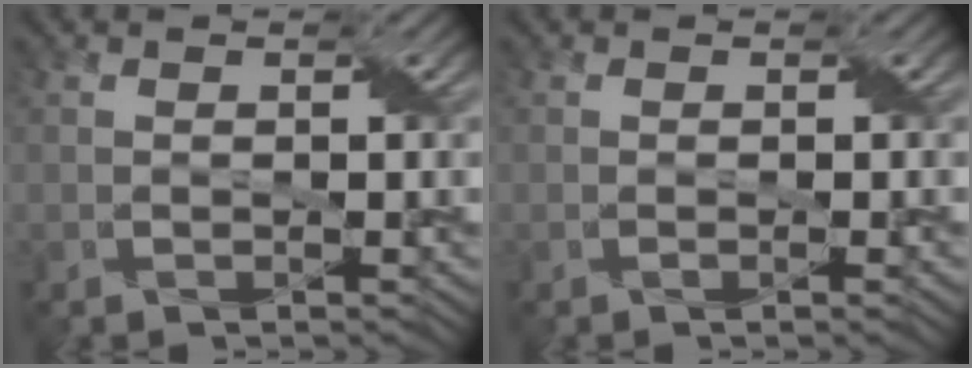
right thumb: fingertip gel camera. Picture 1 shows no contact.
{"total": 0.8, "force": [-0.2, 0.2, 0.7], "torque": [-0.010, -0.001, -0.006]}